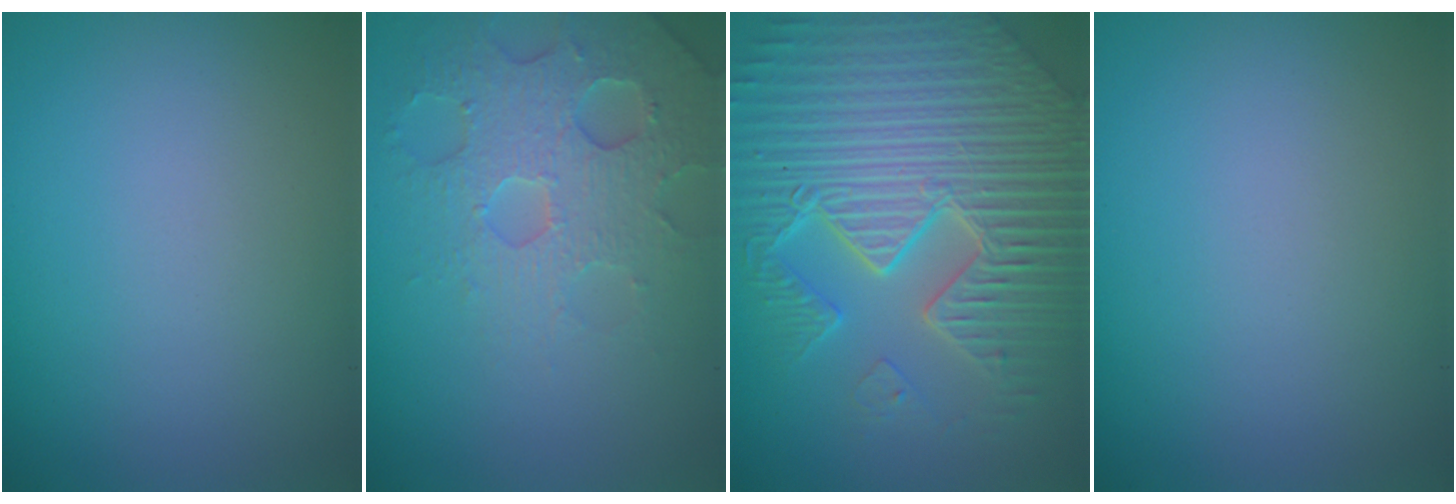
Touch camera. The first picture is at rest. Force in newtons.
{"total": 4.3, "press": 4.0, "slide": 1.6}
{"total": 11.2, "press": 7.1, "slide": 8.7}
{"total": 0.0}